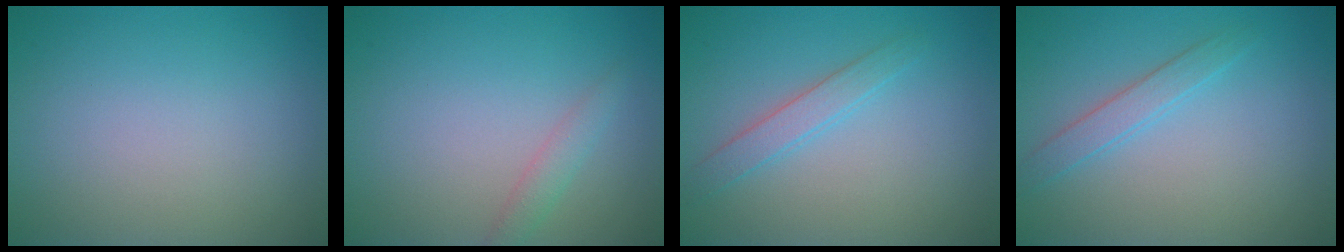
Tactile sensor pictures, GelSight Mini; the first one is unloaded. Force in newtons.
{"total": 1.3, "press": 1.3, "slide": 0.1}
{"total": 2.0, "press": 2.0, "slide": 0.1}
{"total": 1.8, "press": 1.8, "slide": 0.0}